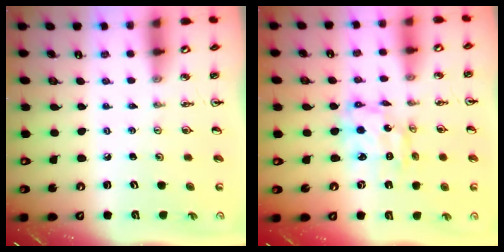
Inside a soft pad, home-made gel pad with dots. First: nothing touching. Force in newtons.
{"total": 8.1, "press": 8.1, "slide": 0.8}